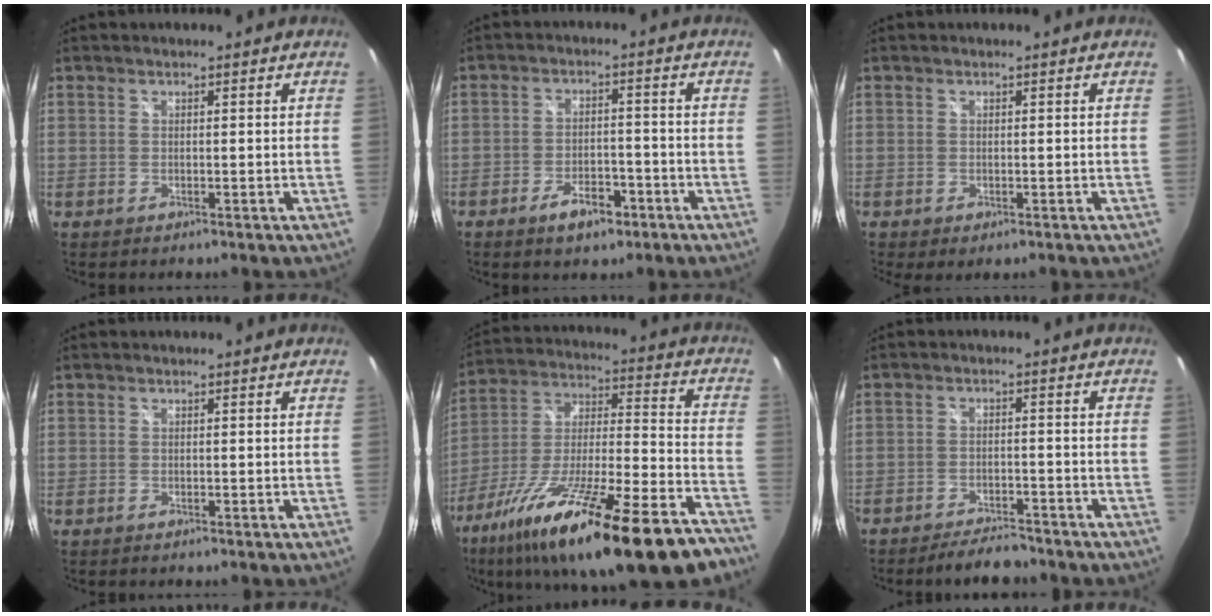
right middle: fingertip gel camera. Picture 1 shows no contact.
{"total": 6.4, "force": [-4.0, 3.1, 3.9], "torque": [-0.080, 0.002, -0.057]}
{"total": 1.3, "force": [-0.6, 0.6, 1.0], "torque": [-0.020, -0.007, -0.005]}
{"total": 0.0}
{"total": 32.9, "force": [-22.5, 6.6, 23.1], "torque": [-0.381, -0.065, -0.352]}
{"total": 6.2, "force": [-5.6, 1.7, 2.1], "torque": [-0.055, 0.003, -0.083]}